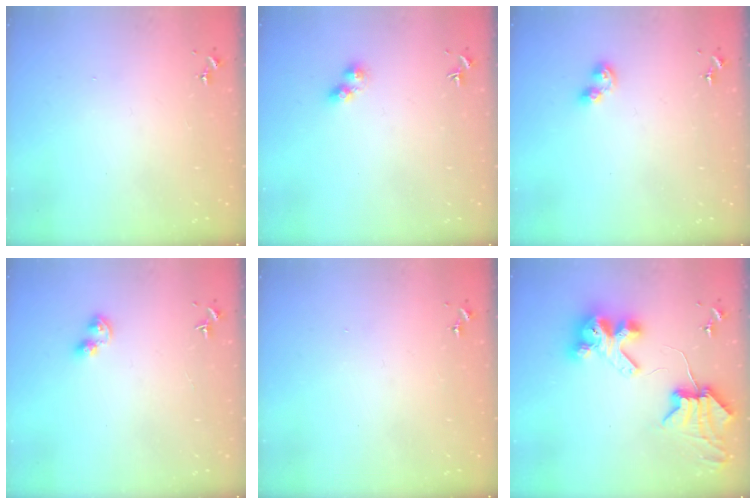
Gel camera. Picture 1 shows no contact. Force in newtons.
{"total": 4.0, "press": 3.9, "slide": 0.7}
{"total": 5.3, "press": 5.3, "slide": 0.5}
{"total": 3.7, "press": 3.7, "slide": 0.5}
{"total": 0.0}
{"total": 9.4, "press": 9.4, "slide": 1.2}